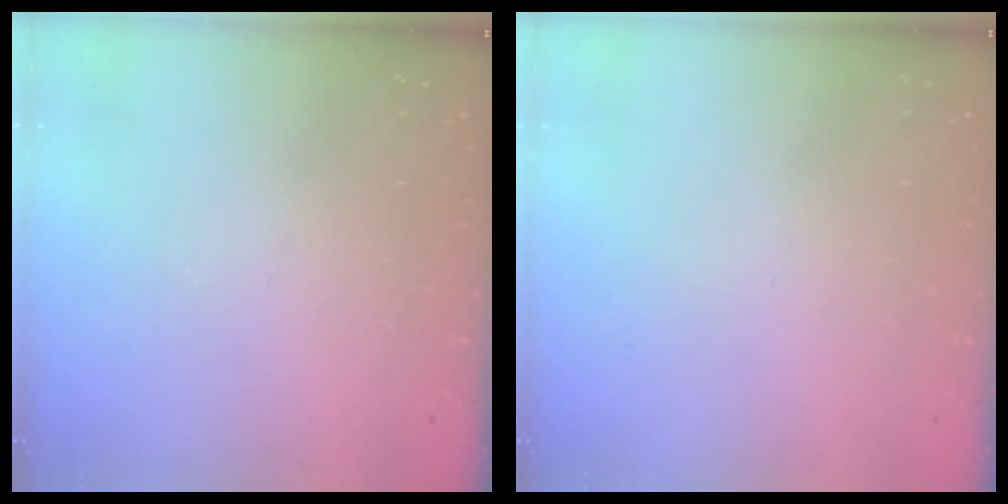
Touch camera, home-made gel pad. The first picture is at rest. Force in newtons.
{"total": 1.5, "press": 1.5, "slide": 0.1}